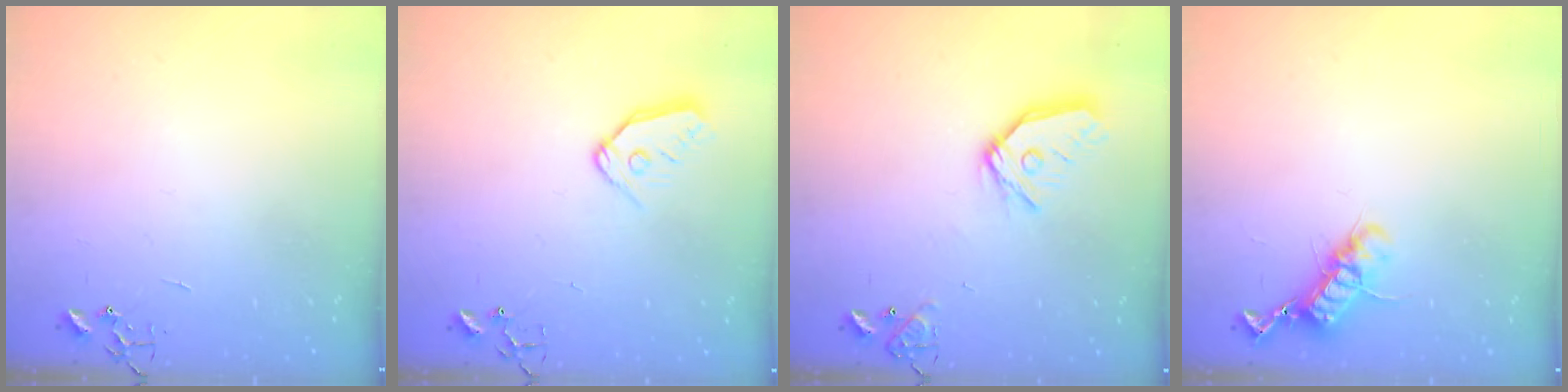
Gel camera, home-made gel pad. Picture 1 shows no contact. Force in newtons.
{"total": 10.0, "press": 9.9, "slide": 1.1}
{"total": 13.7, "press": 13.6, "slide": 1.7}
{"total": 12.2, "press": 12.2, "slide": 0.6}